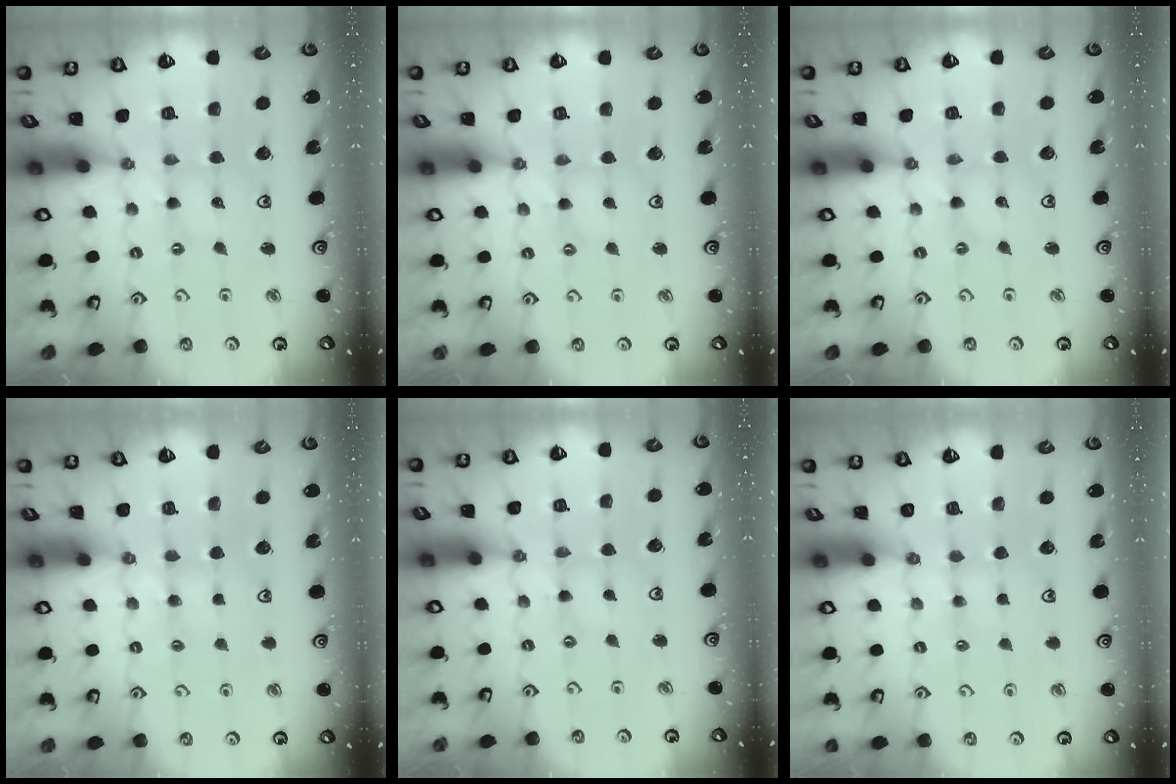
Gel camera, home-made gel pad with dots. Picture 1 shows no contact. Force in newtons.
{"total": 0.5, "press": 0.5, "slide": 0.2}
{"total": 0.0}
{"total": 4.3, "press": 4.3, "slide": 0.7}
{"total": 1.8, "press": 1.8, "slide": 0.3}
{"total": 2.4, "press": 2.4, "slide": 0.4}